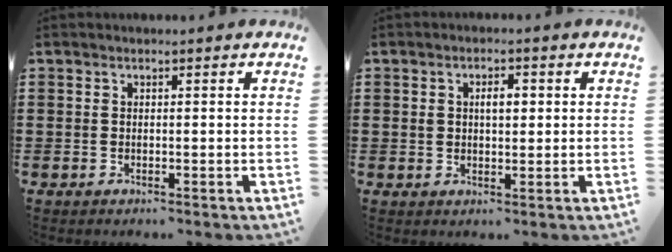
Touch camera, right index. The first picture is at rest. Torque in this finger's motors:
{"motor_torque": [0.10, -0.08, 0.23, 0.02]}